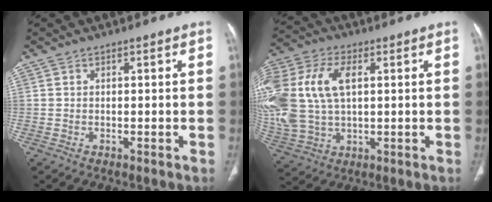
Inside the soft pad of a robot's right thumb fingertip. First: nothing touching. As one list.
[{"total": 24.7, "force": [4.7, 15.5, 18.7], "torque": [-0.468, 0.027, 0.098]}]